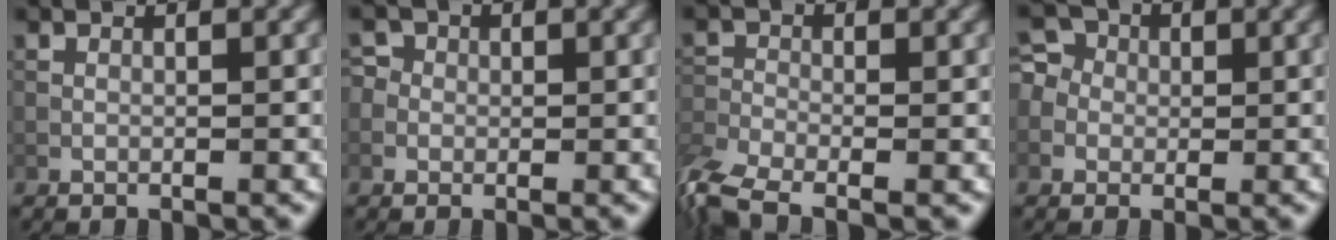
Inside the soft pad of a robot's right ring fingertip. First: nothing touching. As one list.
[{"total": 3.1, "force": [0.5, 2.9, 1.0], "torque": [-0.003, 0.018, -0.013]}, {"total": 6.3, "force": [-4.6, 2.3, 3.6], "torque": [-0.081, -0.023, -0.104]}, {"total": 4.7, "force": [-0.1, 4.4, 1.5], "torque": [-0.019, 0.027, -0.028]}]